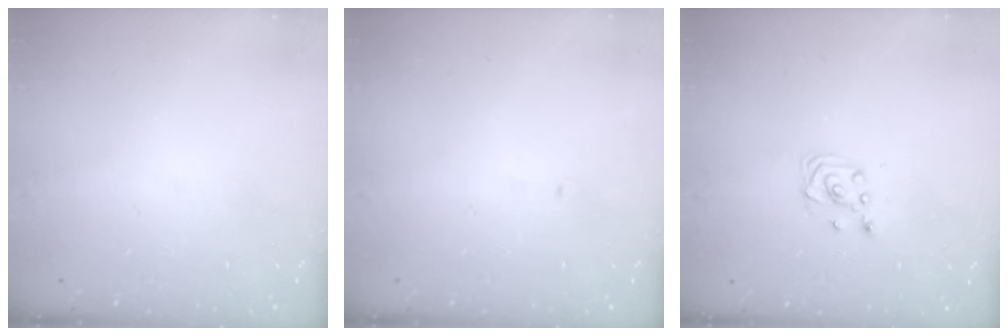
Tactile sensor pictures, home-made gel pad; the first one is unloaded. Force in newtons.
{"total": 0.0}
{"total": 2.9, "press": 2.9, "slide": 0.4}